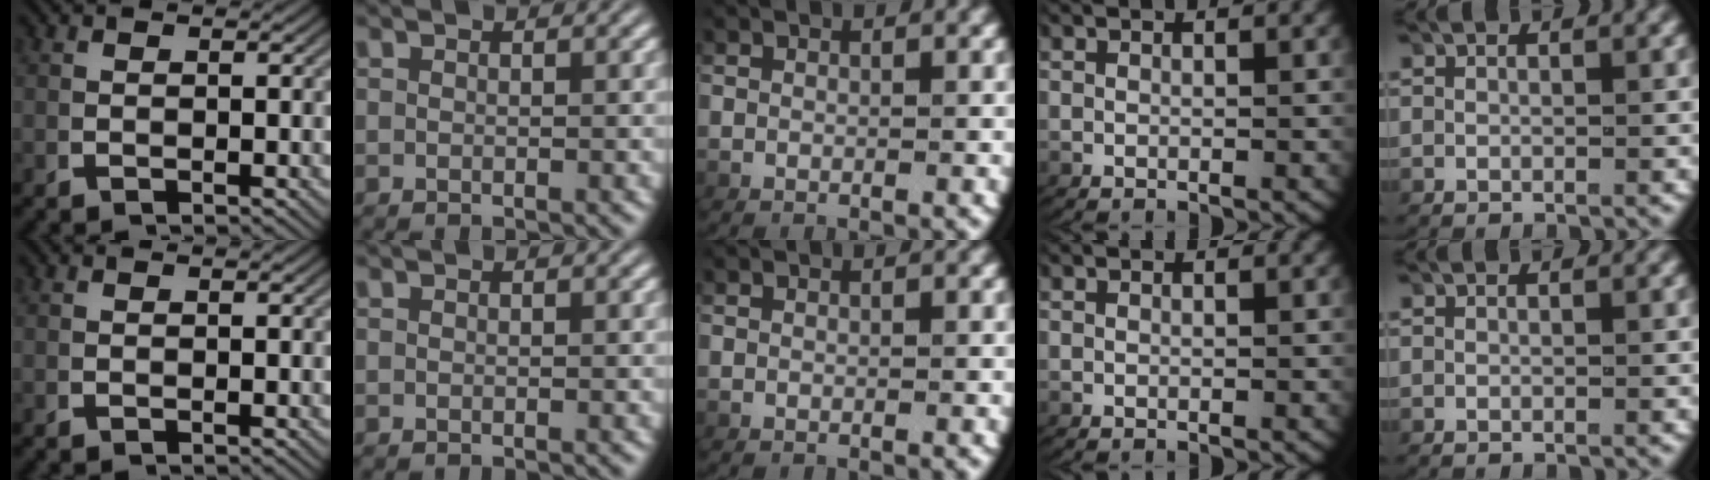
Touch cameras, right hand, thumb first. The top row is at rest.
{}